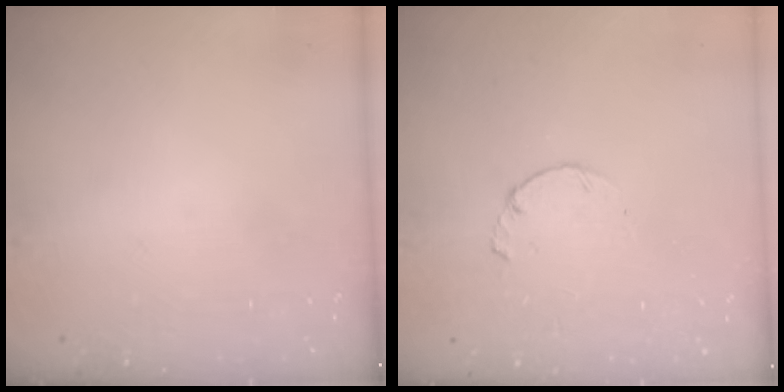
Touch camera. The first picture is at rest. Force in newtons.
{"total": 1.7, "press": 1.7, "slide": 0.3}